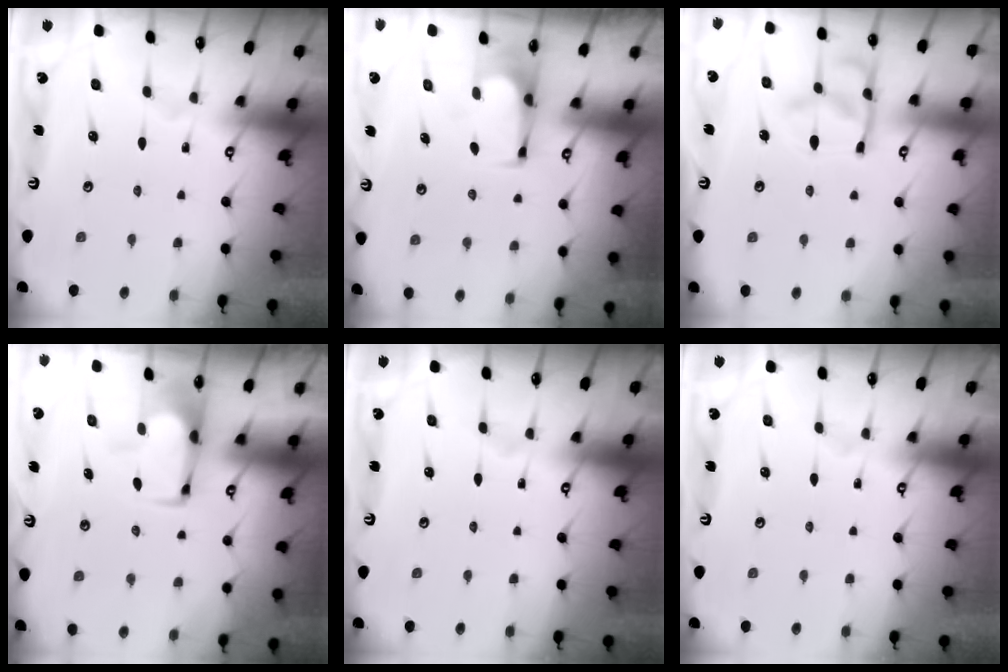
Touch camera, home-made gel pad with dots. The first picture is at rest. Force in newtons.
{"total": 3.7, "press": 3.7, "slide": 0.2}
{"total": 13.2, "press": 13.1, "slide": 1.4}
{"total": 1.7, "press": 1.6, "slide": 0.5}
{"total": 0.0}
{"total": 0.0}